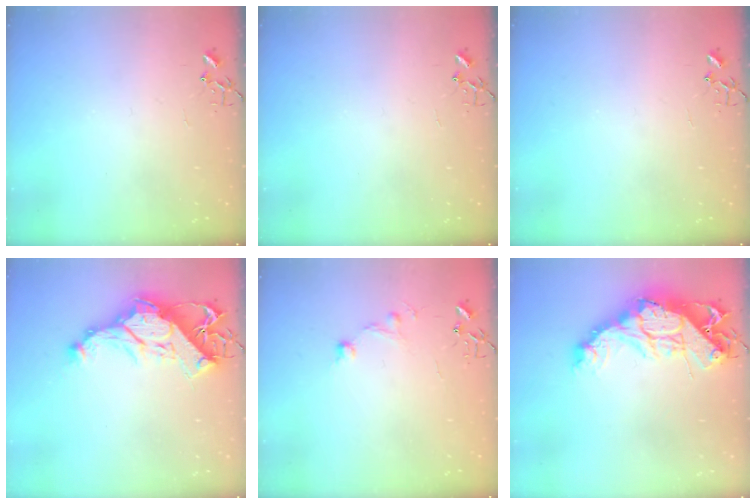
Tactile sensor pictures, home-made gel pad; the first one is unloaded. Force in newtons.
{"total": 0.0}
{"total": 0.0}
{"total": 15.6, "press": 15.4, "slide": 2.1}
{"total": 9.6, "press": 9.6, "slide": 0.8}
{"total": 18.5, "press": 18.4, "slide": 2.0}